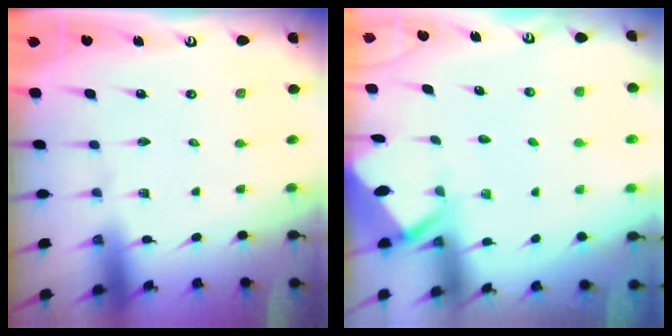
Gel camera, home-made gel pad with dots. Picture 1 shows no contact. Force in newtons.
{"total": 3.8, "press": 3.8, "slide": 0.3}